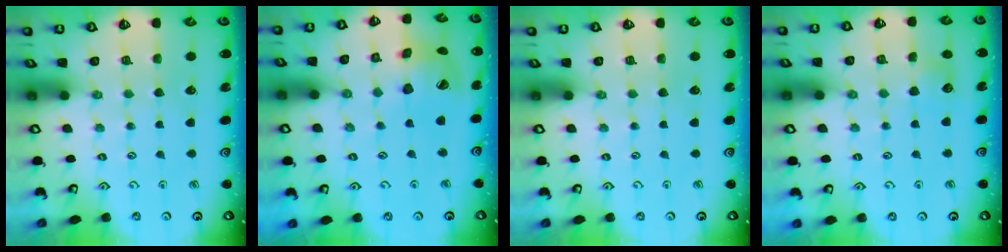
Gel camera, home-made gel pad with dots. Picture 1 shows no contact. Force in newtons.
{"total": 14.5, "press": 14.4, "slide": 2.1}
{"total": 0.0}
{"total": 6.5, "press": 6.4, "slide": 0.9}